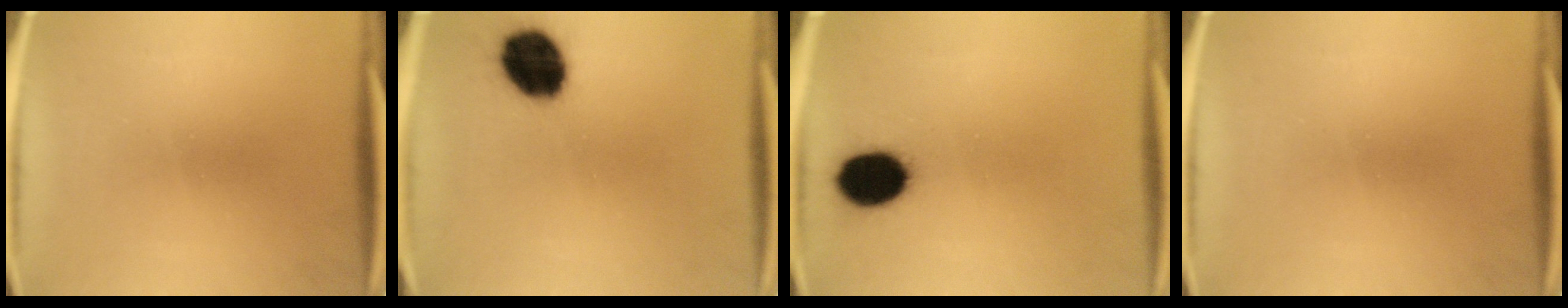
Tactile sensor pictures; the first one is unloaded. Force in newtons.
{"total": 13.9}
{"total": 10.8}
{"total": 0.0}